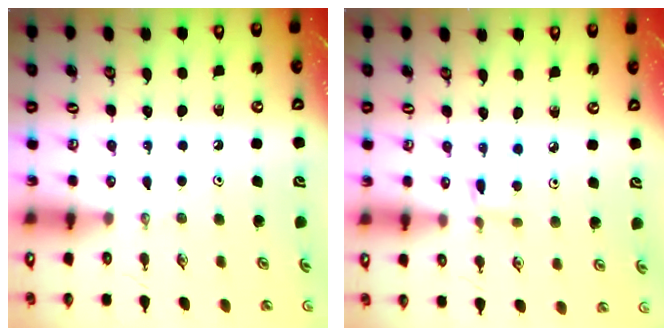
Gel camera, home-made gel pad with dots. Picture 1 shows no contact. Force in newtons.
{"total": 1.9, "press": 1.9, "slide": 0.2}